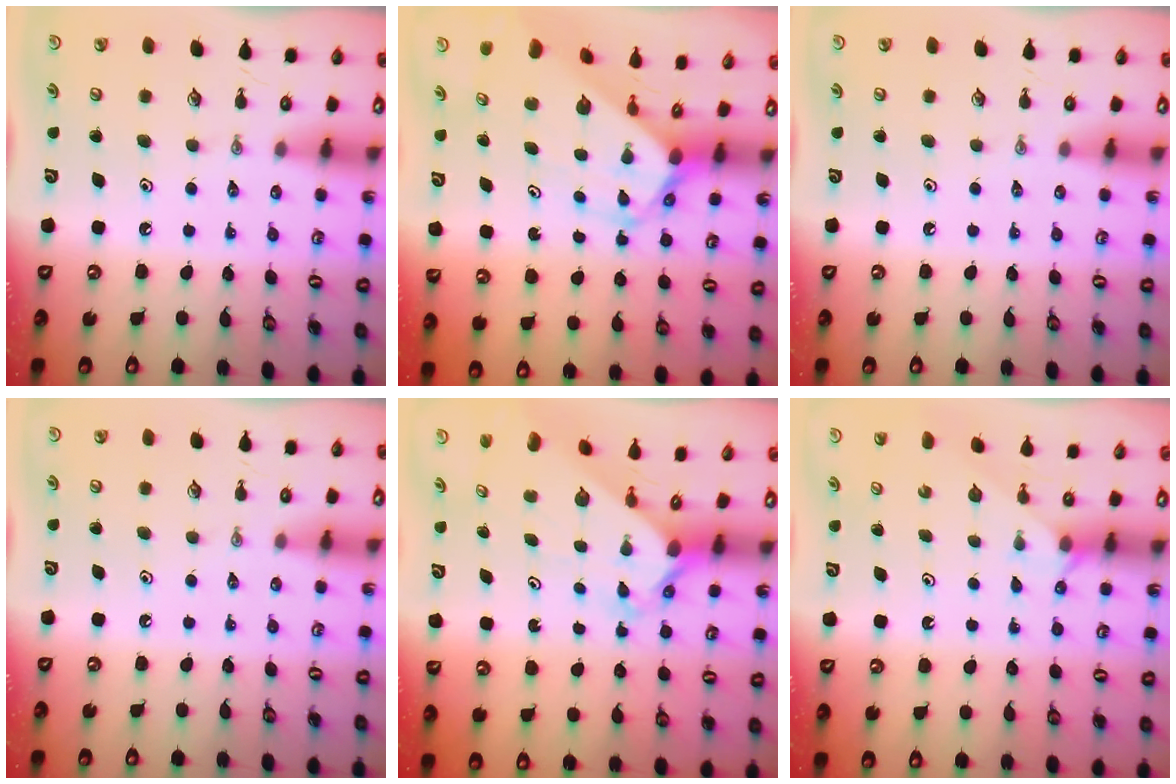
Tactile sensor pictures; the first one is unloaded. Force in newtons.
{"total": 3.1, "press": 3.0, "slide": 0.3}
{"total": 0.0}
{"total": 0.0}
{"total": 2.3, "press": 2.3, "slide": 0.1}
{"total": 2.7, "press": 2.7, "slide": 0.3}